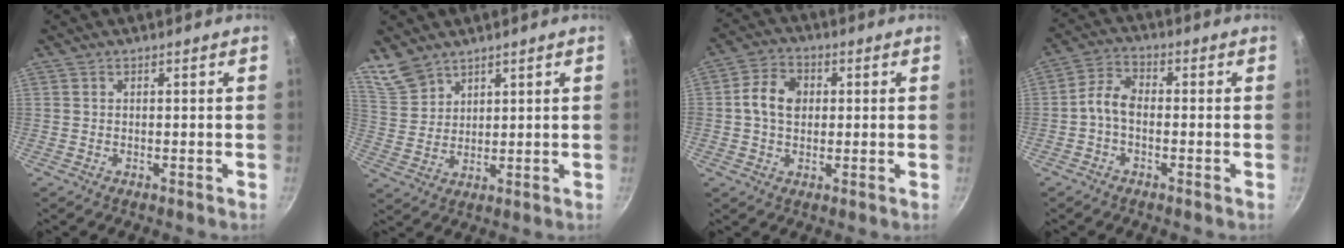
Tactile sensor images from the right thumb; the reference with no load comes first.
{"total": 6.2, "force": [5.0, 3.2, 1.7], "torque": [-0.020, -0.012, 0.111]}
{"total": 7.7, "force": [0.8, 5.8, 5.1], "torque": [-0.076, 0.011, 0.002]}
{"total": 5.1, "force": [-1.3, 3.0, 3.9], "torque": [-0.078, 0.029, -0.037]}